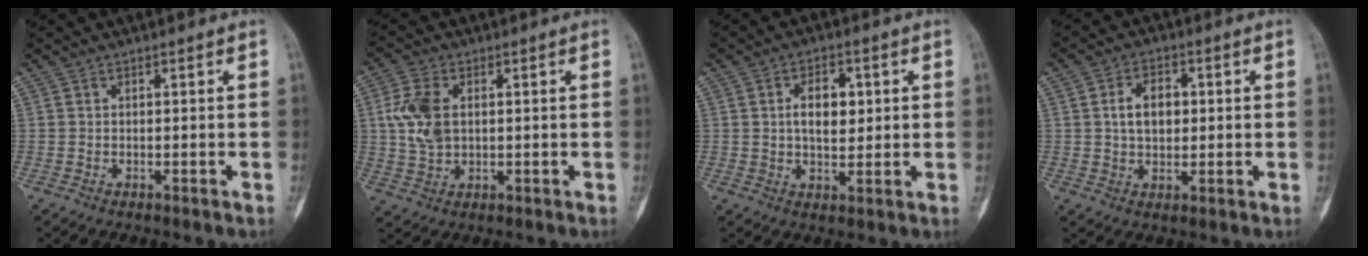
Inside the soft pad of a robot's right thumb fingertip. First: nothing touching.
{"total": 8.2, "force": [1.4, 5.1, 6.3], "torque": [-0.136, 0.002, 0.032]}
{"total": 7.3, "force": [1.4, 4.3, 5.7], "torque": [-0.068, -0.003, 0.022]}
{"total": 7.0, "force": [1.0, 4.7, 5.1], "torque": [-0.064, 0.005, 0.017]}